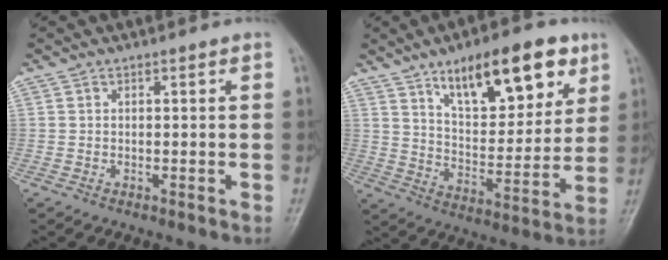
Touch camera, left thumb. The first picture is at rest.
{"total": 19.0, "force": [10.6, 8.0, 13.7], "torque": [-0.155, -0.047, 0.171]}